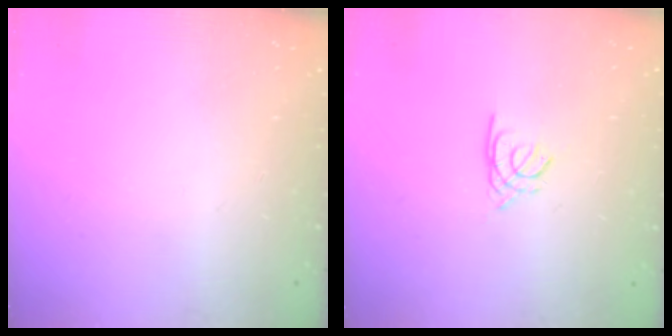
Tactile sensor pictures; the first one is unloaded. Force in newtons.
{"total": 1.4, "press": 1.4, "slide": 0.3}